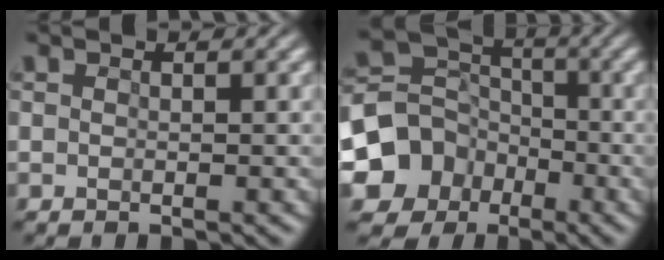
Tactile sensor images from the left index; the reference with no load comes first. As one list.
[{"total": 7.5, "force": [-3.6, 6.2, 2.4], "torque": [-0.066, 0.003, -0.075]}]